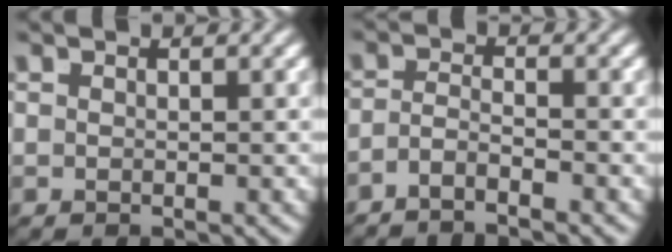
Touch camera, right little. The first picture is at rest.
{"total": 3.0, "force": [-2.6, 0.7, 1.1], "torque": [-0.024, -0.018, -0.041]}